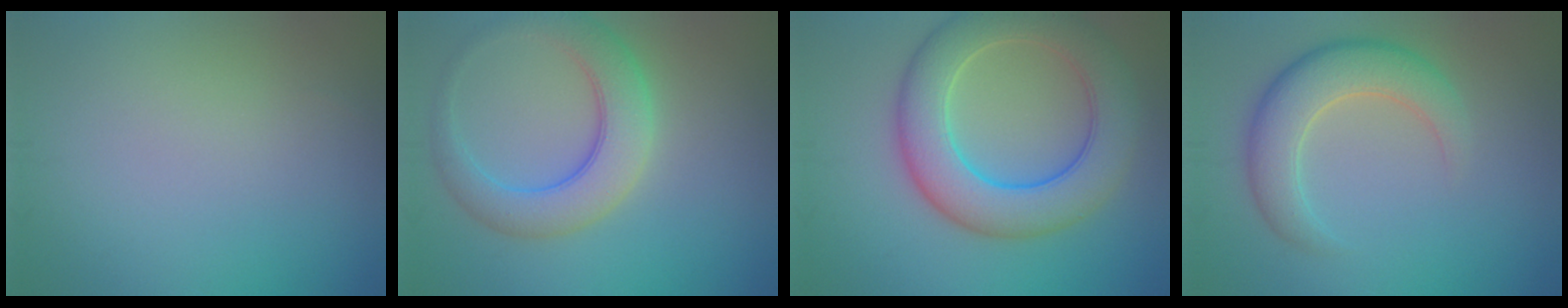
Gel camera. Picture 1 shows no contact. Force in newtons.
{"total": 5.6, "press": 5.6, "slide": 0.2}
{"total": 8.7, "press": 8.7, "slide": 0.5}
{"total": 5.4, "press": 5.4, "slide": 0.4}